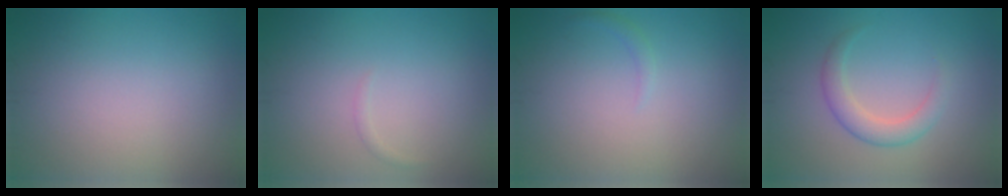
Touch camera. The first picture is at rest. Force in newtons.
{"total": 0.5, "press": 0.5, "slide": 0.0}
{"total": 0.7, "press": 0.7, "slide": 0.1}
{"total": 2.6, "press": 2.6, "slide": 0.1}